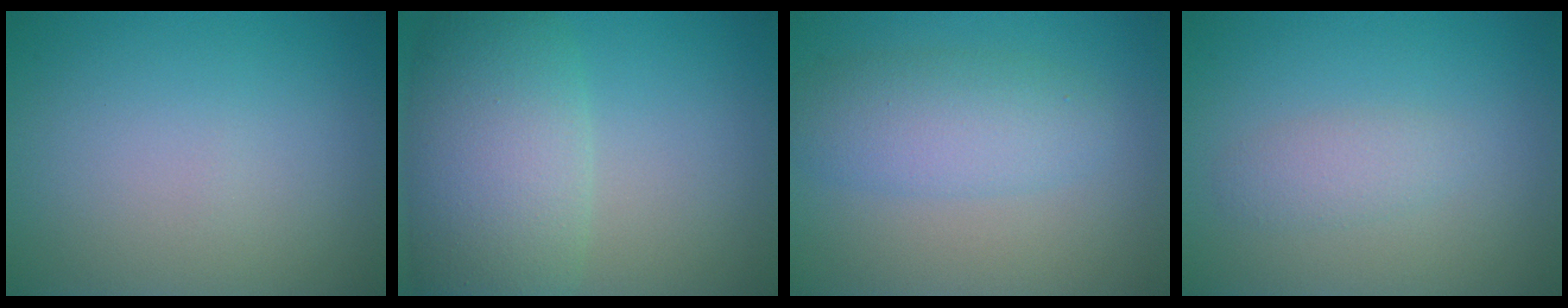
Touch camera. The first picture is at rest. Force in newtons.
{"total": 8.6, "press": 8.6, "slide": 0.6}
{"total": 4.1, "press": 4.1, "slide": 0.0}
{"total": 1.6, "press": 1.6, "slide": 0.1}